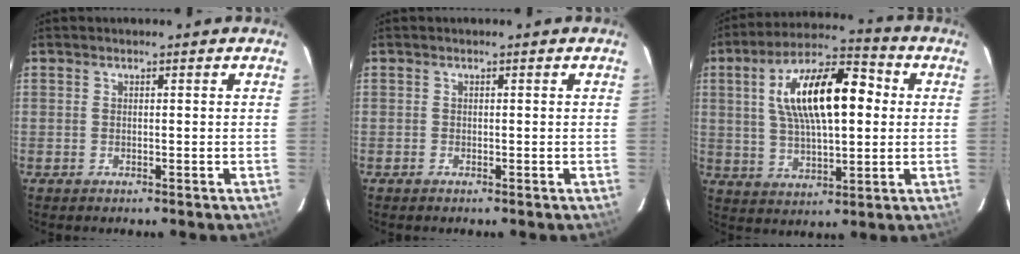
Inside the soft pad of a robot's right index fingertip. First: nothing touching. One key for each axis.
{"total": 0.0}
{"total": 17.3, "fx": 3.3, "fy": 7.1, "fz": 15.5, "tx": -0.272, "ty": 0.030, "tz": 0.055}